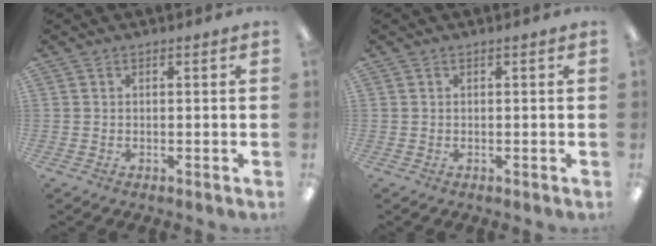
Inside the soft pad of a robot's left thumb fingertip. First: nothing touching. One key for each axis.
{"total": 0.0}